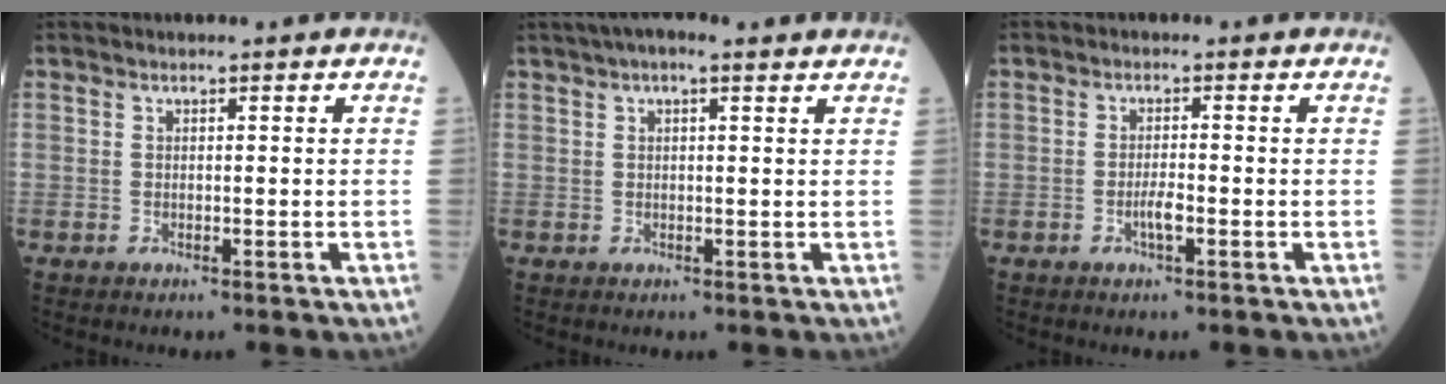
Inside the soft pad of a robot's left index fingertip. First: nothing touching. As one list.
[{"total": 5.3, "force": [3.7, 0.9, 3.6], "torque": [-0.063, 0.031, 0.050]}, {"total": 2.2, "force": [-1.2, 0.3, 1.8], "torque": [-0.037, -0.005, -0.023]}]